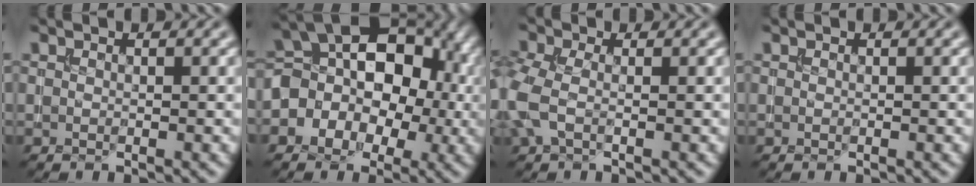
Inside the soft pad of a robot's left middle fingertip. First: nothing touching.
{"total": 7.8, "force": [-0.2, 5.9, 5.0], "torque": [-0.062, 0.018, -0.028]}
{"total": 3.6, "force": [-0.6, 2.1, 2.8], "torque": [-0.088, 0.002, -0.023]}
{"total": 0.0}